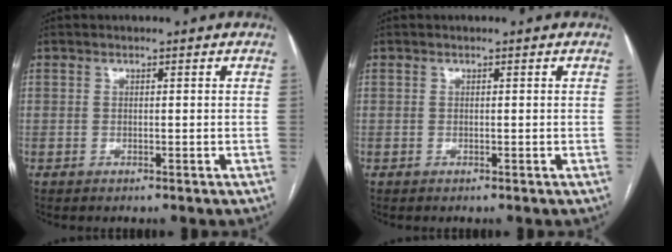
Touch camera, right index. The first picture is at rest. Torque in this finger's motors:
{"motor_torque": [0.00, 0.00, 0.00, 0.00]}